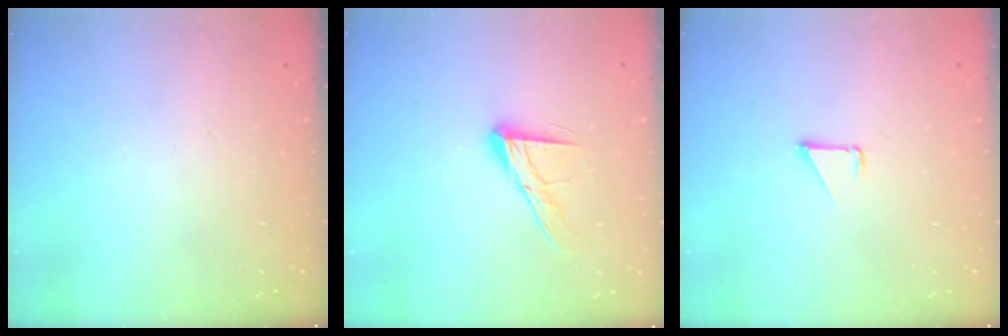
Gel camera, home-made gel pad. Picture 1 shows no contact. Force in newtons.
{"total": 12.4, "press": 12.3, "slide": 1.4}
{"total": 1.1, "press": 1.1, "slide": 0.1}